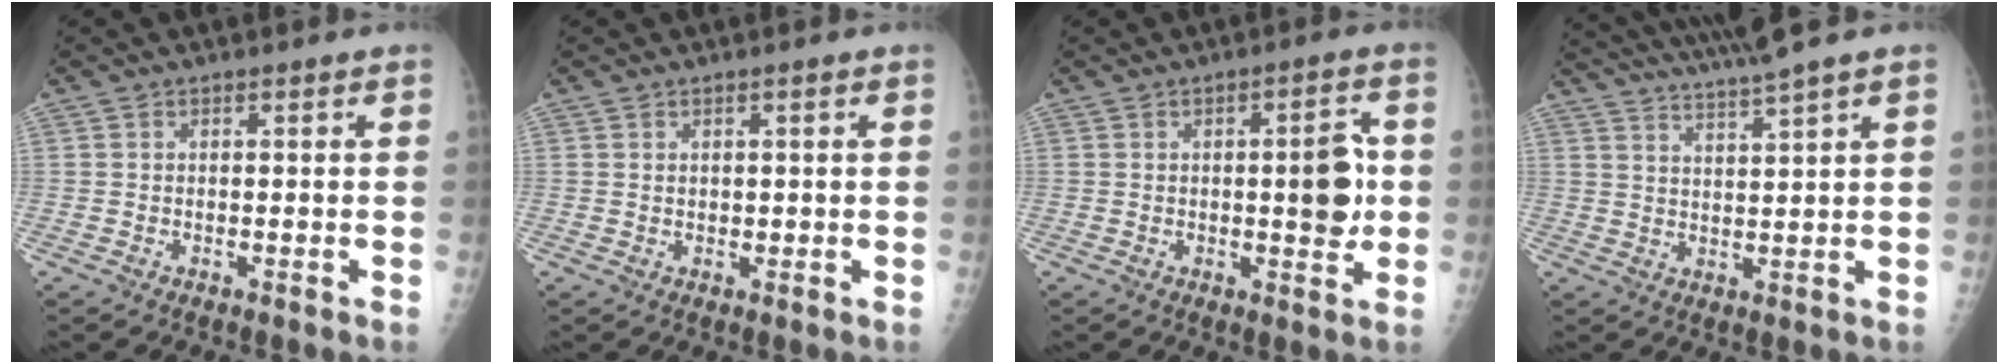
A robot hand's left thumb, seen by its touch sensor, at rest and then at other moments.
{"total": 1.0, "force": [0.5, 0.7, 0.6], "torque": [-0.003, -0.003, 0.010]}
{"total": 7.9, "force": [0.0, 2.8, 7.3], "torque": [-0.085, 0.002, 0.000]}
{"total": 9.3, "force": [7.9, -1.4, 4.7], "torque": [-0.072, -0.021, 0.134]}